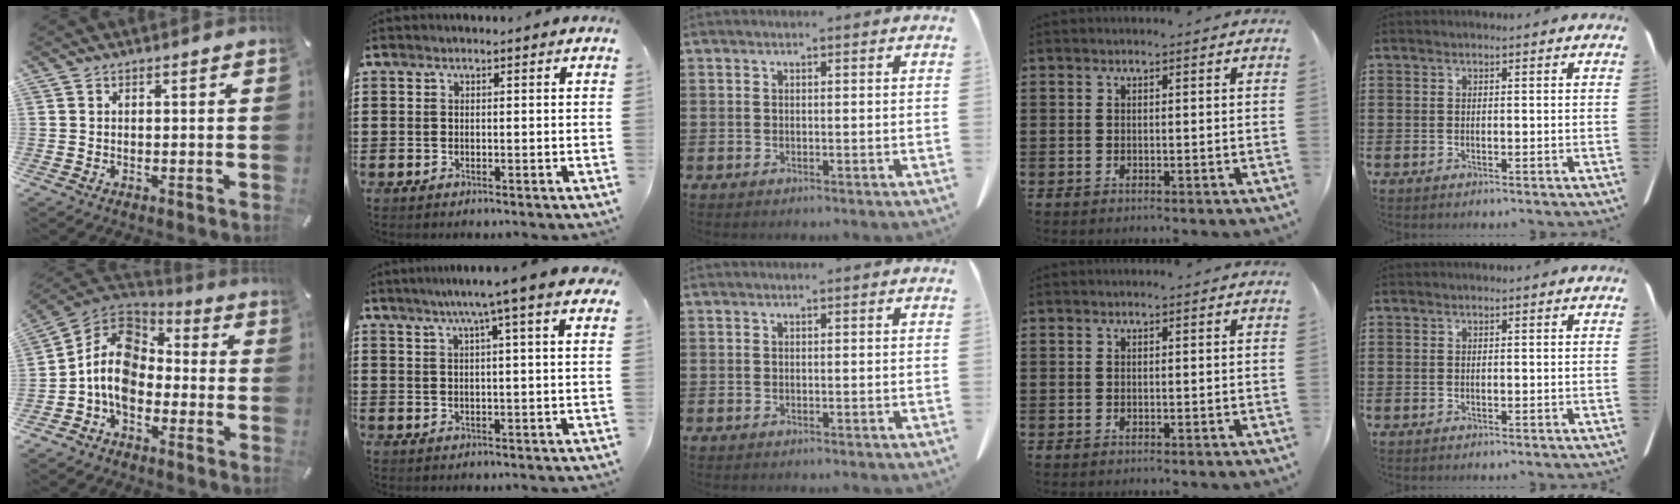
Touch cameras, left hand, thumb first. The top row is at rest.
{"thumb": {"total": 11.6, "force": [-3.3, 8.6, 7.0], "torque": [-0.161, 0.023, -0.066]}, "index": {"total": 6.0, "force": [3.5, -0.5, 4.9], "torque": [-0.104, -0.005, 0.056]}}